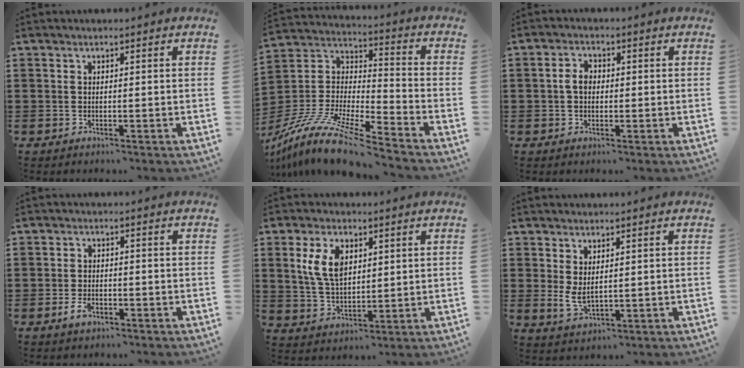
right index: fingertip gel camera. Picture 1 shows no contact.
{"total": 12.4, "force": [-10.7, 0.8, 6.2], "torque": [-0.145, 0.005, -0.218]}
{"total": 2.9, "force": [0.0, 2.0, 2.1], "torque": [-0.042, 0.008, -0.002]}
{"total": 2.4, "force": [-1.3, 1.1, 1.7], "torque": [-0.048, -0.009, -0.027]}
{"total": 7.2, "force": [2.4, 4.3, 5.3], "torque": [-0.125, 0.011, 0.041]}
{"total": 3.2, "force": [1.1, 1.5, 2.7], "torque": [-0.059, -0.002, 0.019]}